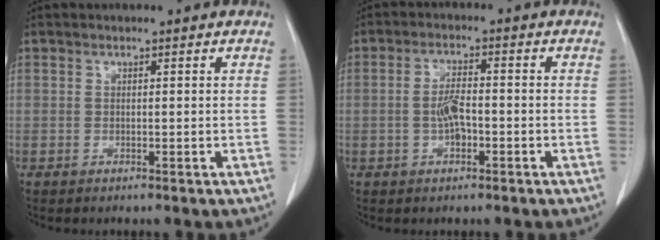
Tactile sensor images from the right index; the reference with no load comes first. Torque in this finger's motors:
{"motor_torque": [0.19, 0.06, 0.10, 0.07]}